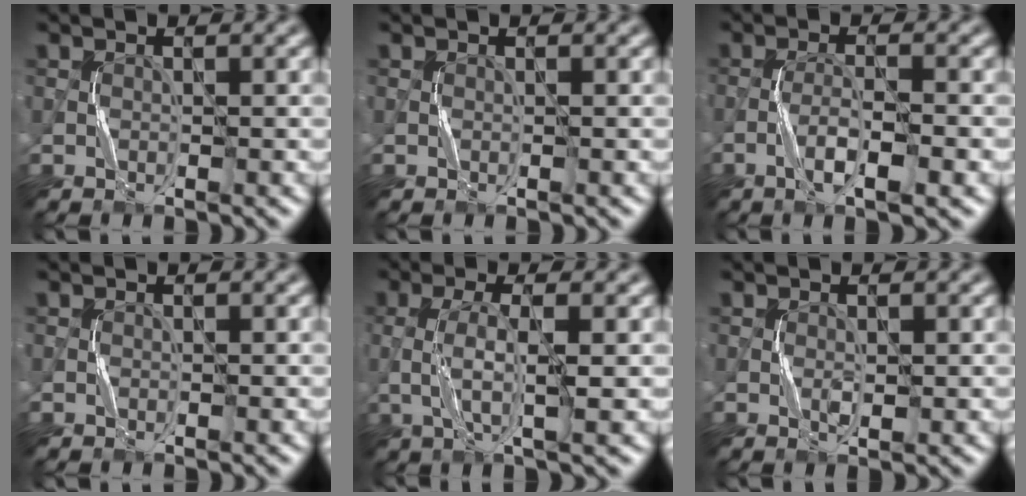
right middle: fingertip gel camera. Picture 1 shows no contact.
{"total": 0.0}
{"total": 3.6, "force": [-1.6, 0.7, 3.1], "torque": [-0.061, 0.005, -0.033]}
{"total": 0.0}
{"total": 3.9, "force": [-0.1, 0.8, 3.8], "torque": [-0.082, -0.001, -0.003]}
{"total": 1.0, "force": [0.1, 0.5, 0.8], "torque": [-0.016, -0.001, 0.001]}